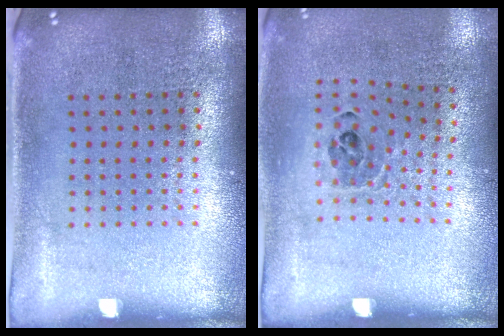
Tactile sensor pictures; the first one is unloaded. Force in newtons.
{"total": 0.9, "press": 0.8, "slide": 0.3}